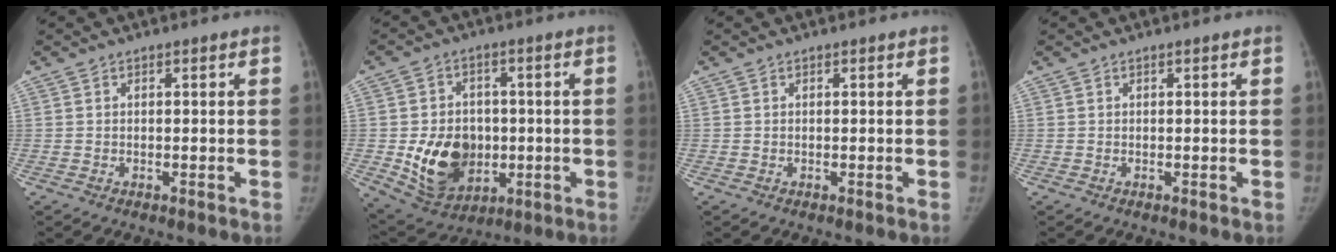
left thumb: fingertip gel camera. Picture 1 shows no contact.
{"total": 14.3, "force": [-2.1, 10.9, 8.9], "torque": [-0.099, -0.004, -0.017]}
{"total": 0.0}
{"total": 0.0}